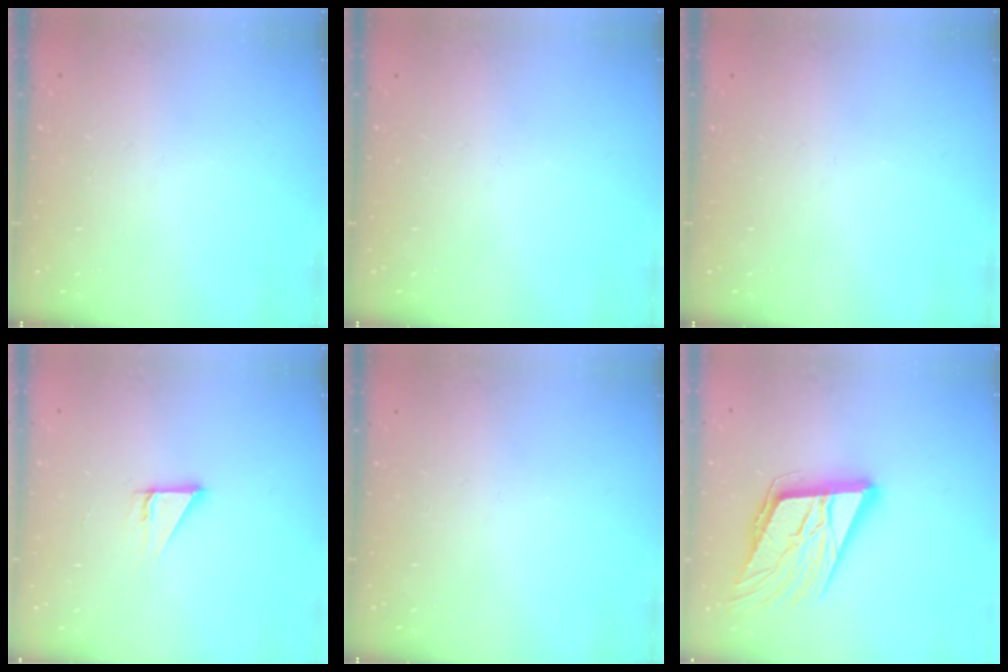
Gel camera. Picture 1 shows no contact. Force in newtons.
{"total": 0.0}
{"total": 0.0}
{"total": 3.3, "press": 3.3, "slide": 0.2}
{"total": 0.0}
{"total": 19.0, "press": 18.5, "slide": 4.3}